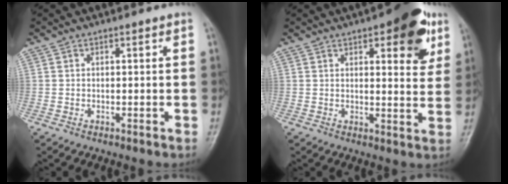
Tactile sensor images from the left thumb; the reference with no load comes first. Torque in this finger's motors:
{"motor_torque": [1.08, 0.77, 0.84, -0.56, 0.01]}